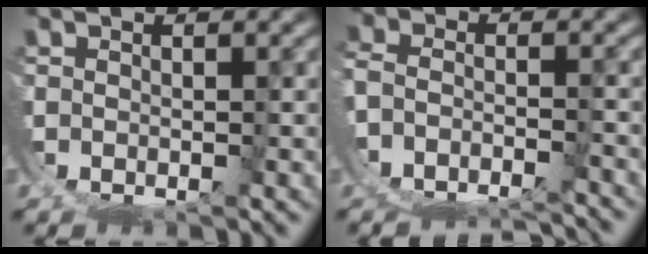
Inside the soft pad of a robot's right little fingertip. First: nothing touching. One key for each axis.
{"total": 8.6, "fx": -7.1, "fy": 4.0, "fz": 3.0, "tx": -0.059, "ty": -0.028, "tz": -0.104}